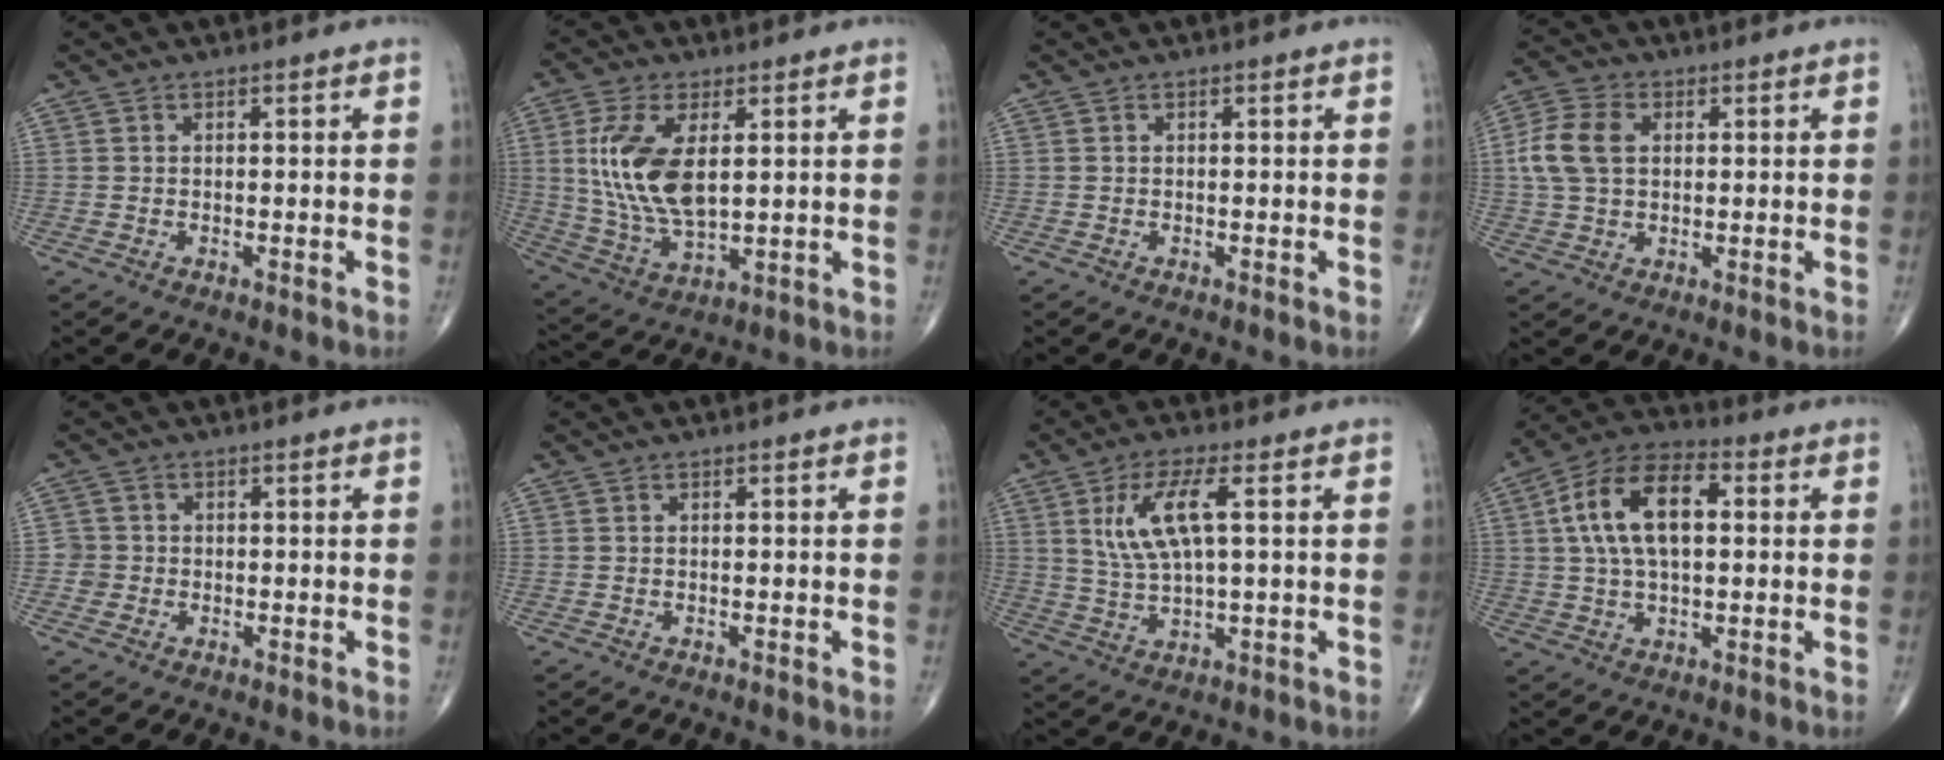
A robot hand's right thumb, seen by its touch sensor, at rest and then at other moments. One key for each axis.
{"total": 14.1, "fx": 2.7, "fy": 6.9, "fz": 11.9, "tx": -0.245, "ty": -0.015, "tz": 0.062}
{"total": 0.0}
{"total": 8.9, "fx": 1.5, "fy": 6.1, "fz": 6.3, "tx": -0.134, "ty": 0.012, "tz": 0.028}
{"total": 2.1, "fx": -0.5, "fy": 2.1, "fz": -0.1, "tx": 0.020, "ty": 0.009, "tz": -0.015}
{"total": 0.0}
{"total": 9.7, "fx": 2.7, "fy": 2.8, "fz": 8.9, "tx": -0.191, "ty": -0.002, "tz": 0.058}
{"total": 14.3, "fx": 2.5, "fy": 7.6, "fz": 11.8, "tx": -0.220, "ty": 0.024, "tz": 0.039}